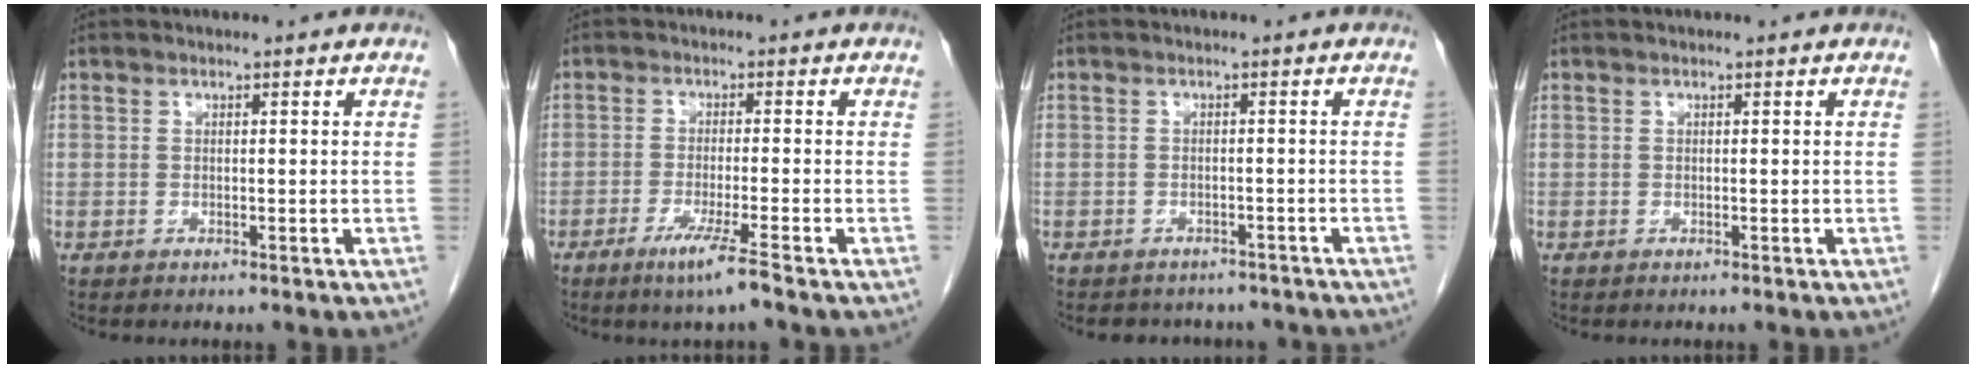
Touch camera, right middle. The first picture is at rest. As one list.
[{"total": 5.0, "force": [-3.2, -0.8, 3.8], "torque": [-0.072, -0.015, -0.062]}, {"total": 7.2, "force": [-6.4, 3.1, 1.2], "torque": [-0.010, 0.009, -0.067]}, {"total": 0.0}]